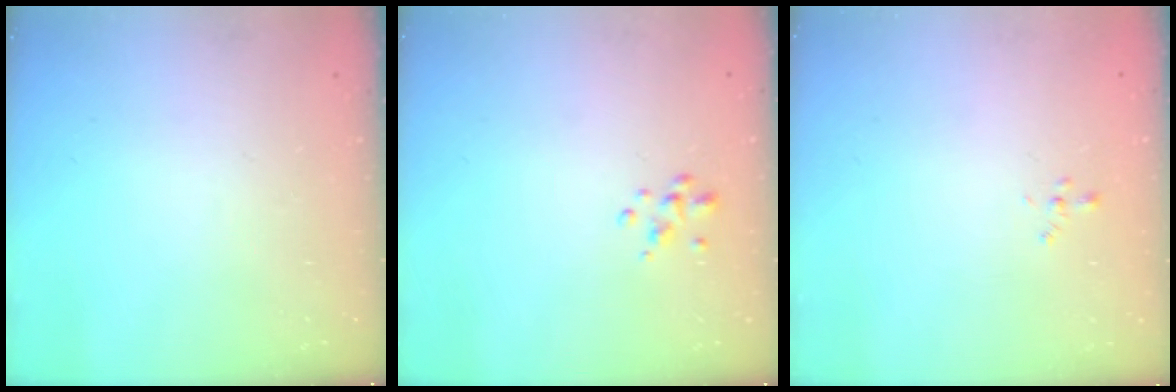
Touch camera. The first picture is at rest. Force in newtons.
{"total": 2.2, "press": 2.2, "slide": 0.3}
{"total": 0.7, "press": 0.6, "slide": 0.4}